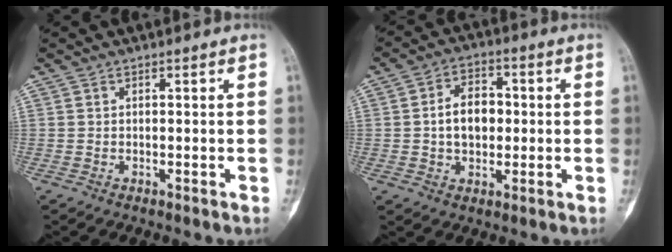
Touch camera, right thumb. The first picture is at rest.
{"total": 8.5, "force": [0.1, 5.9, 6.1], "torque": [-0.080, 0.015, -0.001]}